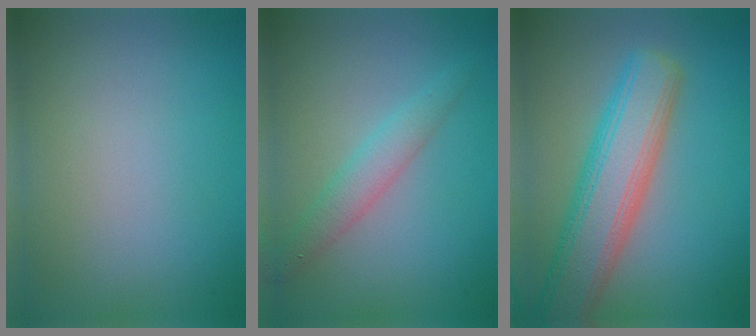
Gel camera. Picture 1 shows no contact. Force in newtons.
{"total": 2.4, "press": 2.4, "slide": 0.1}
{"total": 7.7, "press": 7.7, "slide": 0.6}